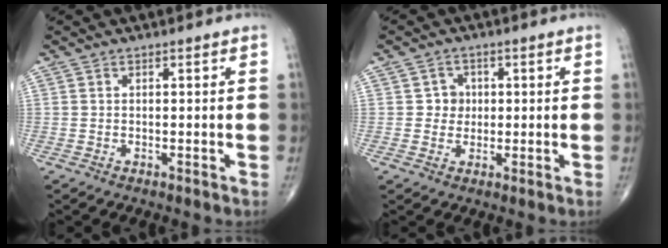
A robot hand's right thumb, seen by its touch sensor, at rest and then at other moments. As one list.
[{"total": 3.3, "force": [0.3, 3.1, 0.9], "torque": [0.011, 0.006, -0.002]}]